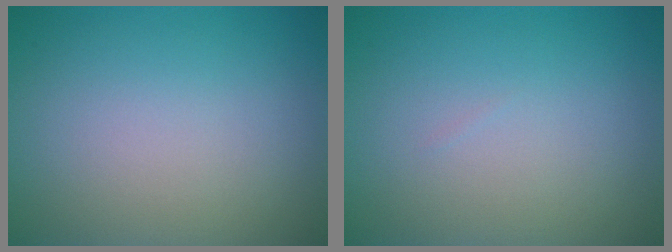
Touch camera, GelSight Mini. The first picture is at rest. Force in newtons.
{"total": 0.0}